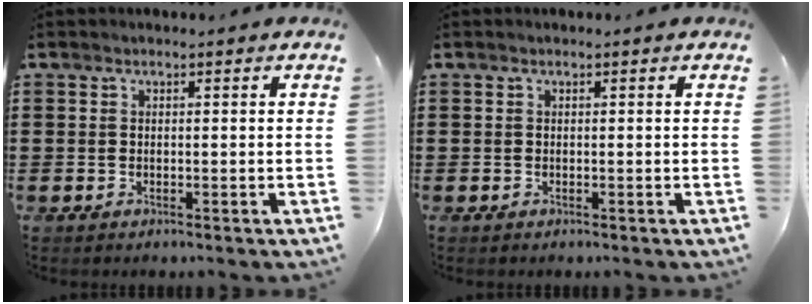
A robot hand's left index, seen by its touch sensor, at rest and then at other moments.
{"total": 0.0}